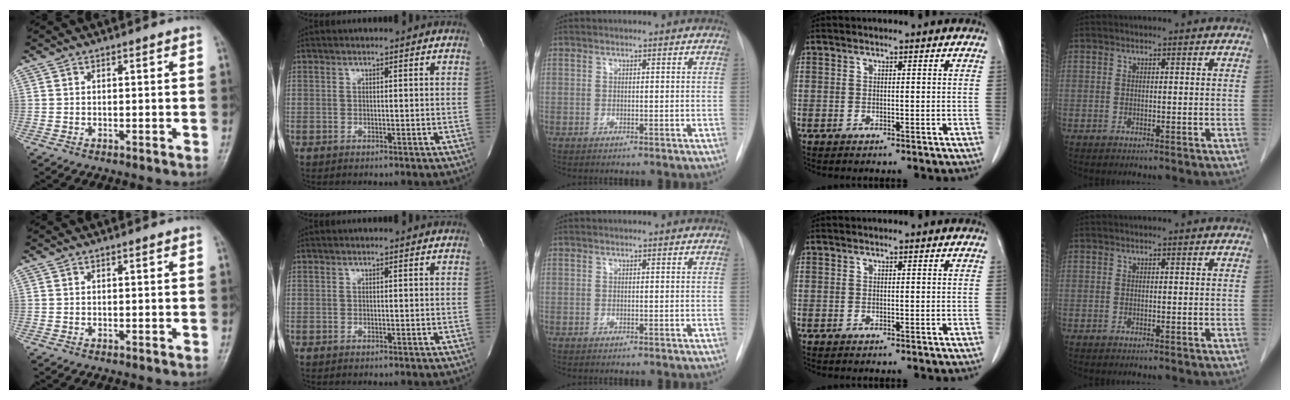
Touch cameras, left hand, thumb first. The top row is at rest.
{}